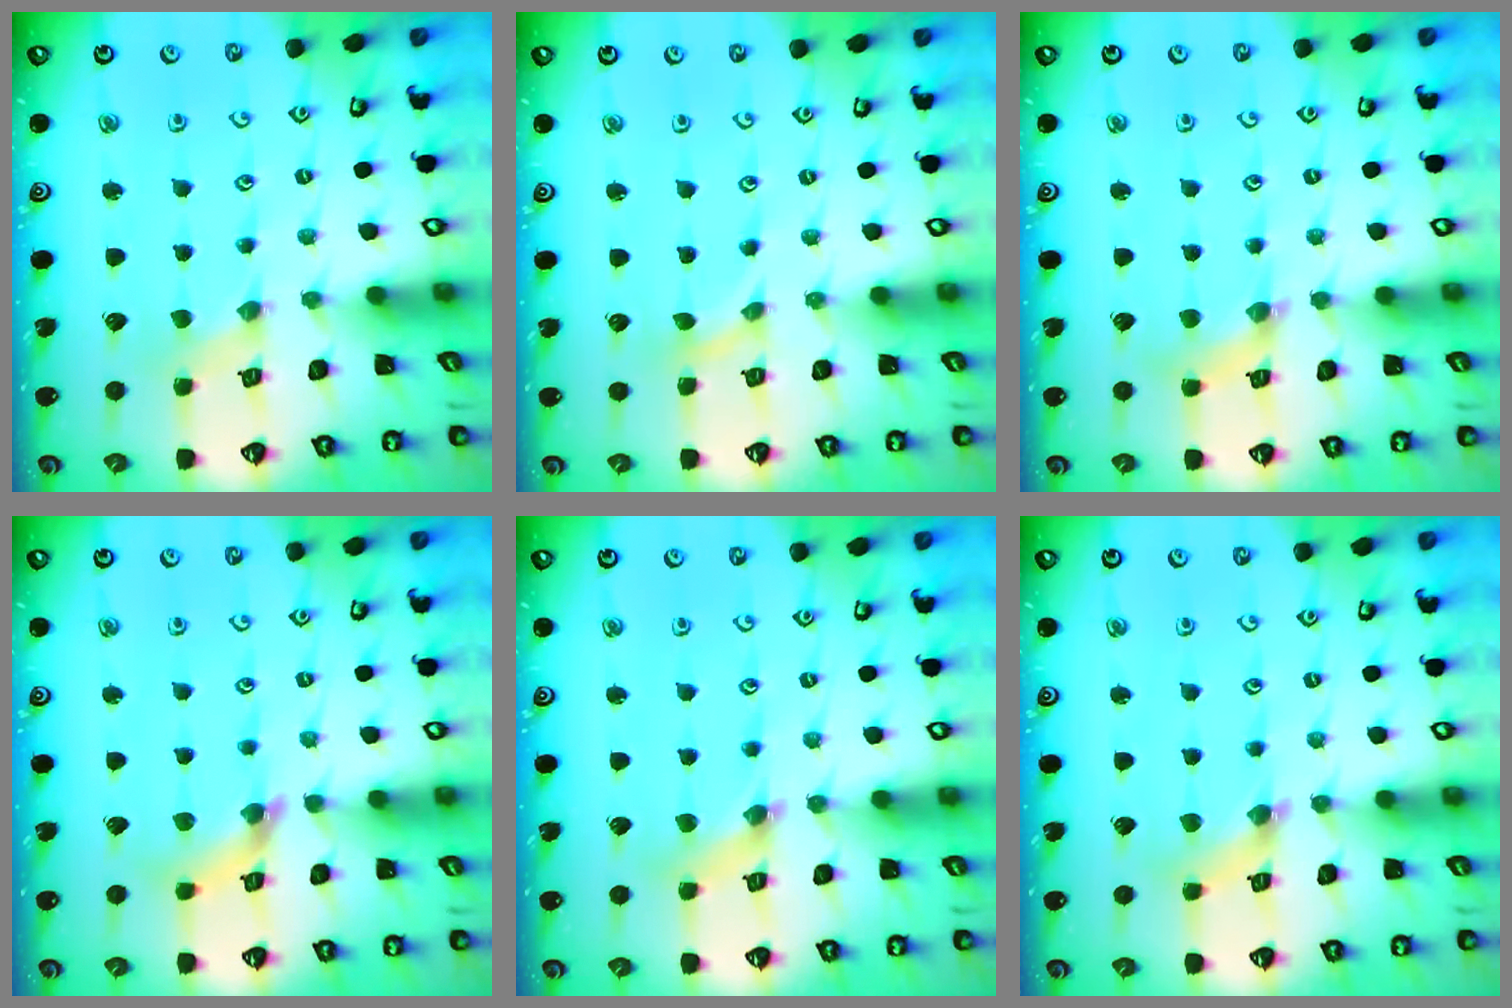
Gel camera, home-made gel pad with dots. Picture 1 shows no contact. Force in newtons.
{"total": 0.0}
{"total": 3.3, "press": 3.3, "slide": 0.4}
{"total": 5.6, "press": 5.6, "slide": 0.4}
{"total": 2.7, "press": 2.7, "slide": 0.2}
{"total": 2.7, "press": 2.7, "slide": 0.4}